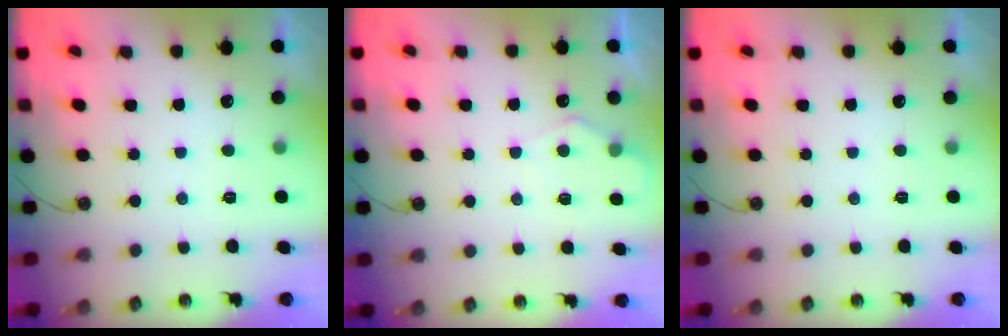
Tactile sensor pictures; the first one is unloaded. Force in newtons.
{"total": 5.5, "press": 5.5, "slide": 0.7}
{"total": 0.0}